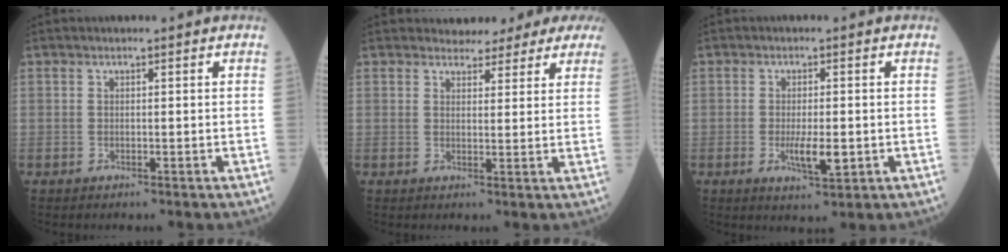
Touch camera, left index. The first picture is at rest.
{"total": 7.9, "force": [7.0, 3.0, 2.0], "torque": [-0.010, 0.008, 0.067]}
{"total": 4.6, "force": [-1.1, 1.2, 4.4], "torque": [-0.084, -0.007, -0.013]}